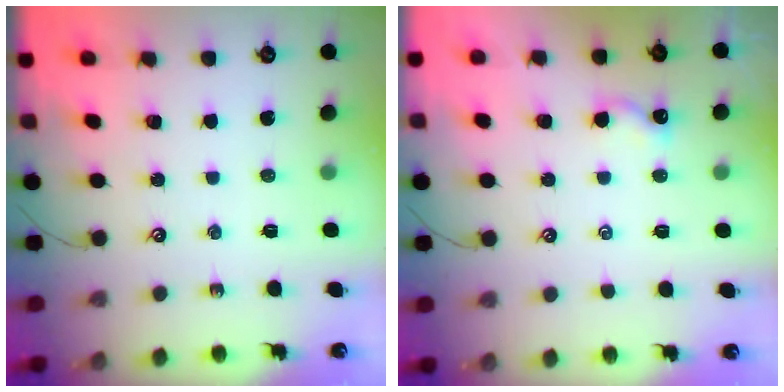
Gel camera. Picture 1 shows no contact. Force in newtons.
{"total": 0.0}